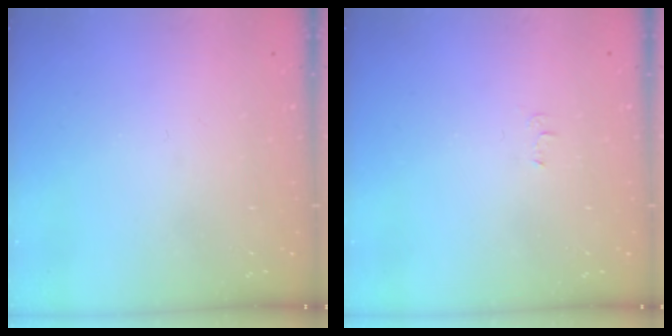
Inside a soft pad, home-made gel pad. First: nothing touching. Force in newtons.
{"total": 3.0, "press": 3.0, "slide": 0.5}